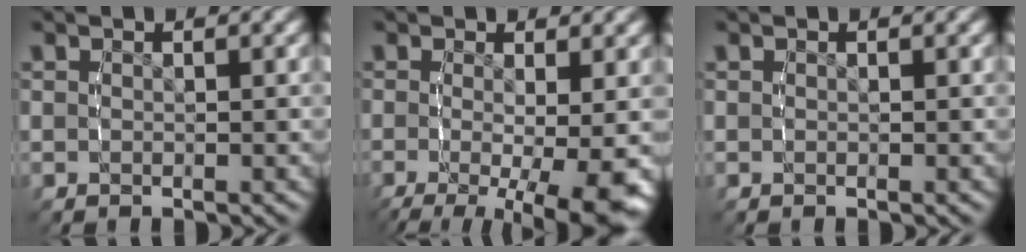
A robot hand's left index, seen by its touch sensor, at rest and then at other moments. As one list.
[{"total": 10.3, "force": [-6.1, 3.7, 7.5], "torque": [-0.119, -0.061, -0.062]}, {"total": 0.0}]